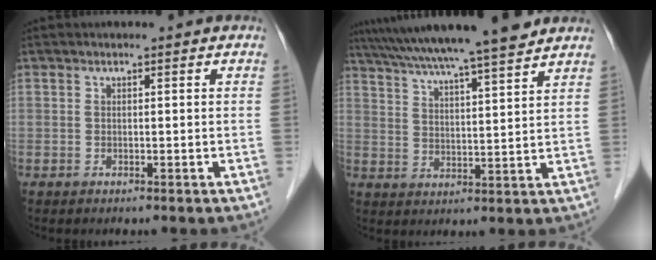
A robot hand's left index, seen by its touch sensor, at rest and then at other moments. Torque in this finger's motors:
{"motor_torque": [0.98, -1.16, 0.67, 0.21]}